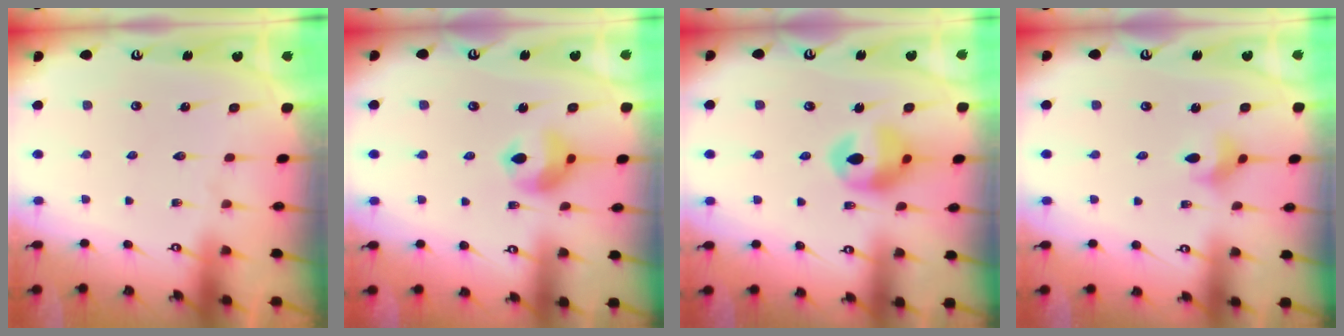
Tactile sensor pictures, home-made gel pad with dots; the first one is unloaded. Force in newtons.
{"total": 10.8, "press": 10.7, "slide": 1.4}
{"total": 13.1, "press": 12.3, "slide": 4.4}
{"total": 3.9, "press": 3.9, "slide": 0.6}